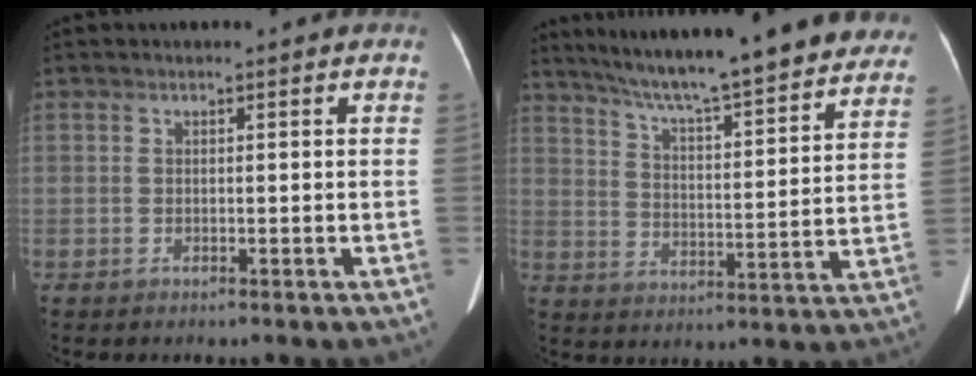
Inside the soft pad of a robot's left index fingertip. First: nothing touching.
{"total": 26.5, "force": [23.3, 3.1, 12.3], "torque": [-0.194, -0.025, 0.306]}